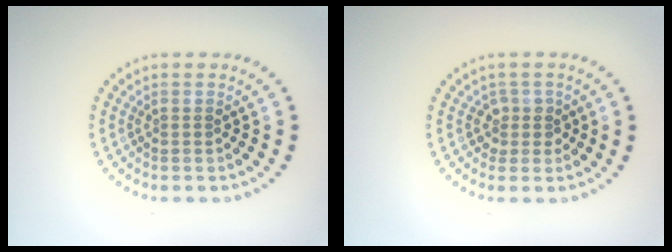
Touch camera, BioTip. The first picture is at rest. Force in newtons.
{"total": 1.7, "press": 1.3, "slide": 1.1}